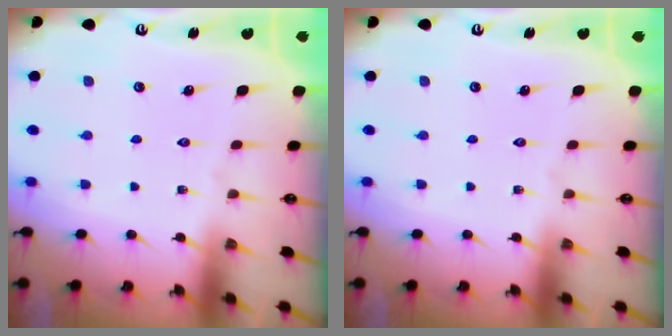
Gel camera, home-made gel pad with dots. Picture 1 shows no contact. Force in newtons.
{"total": 0.0}